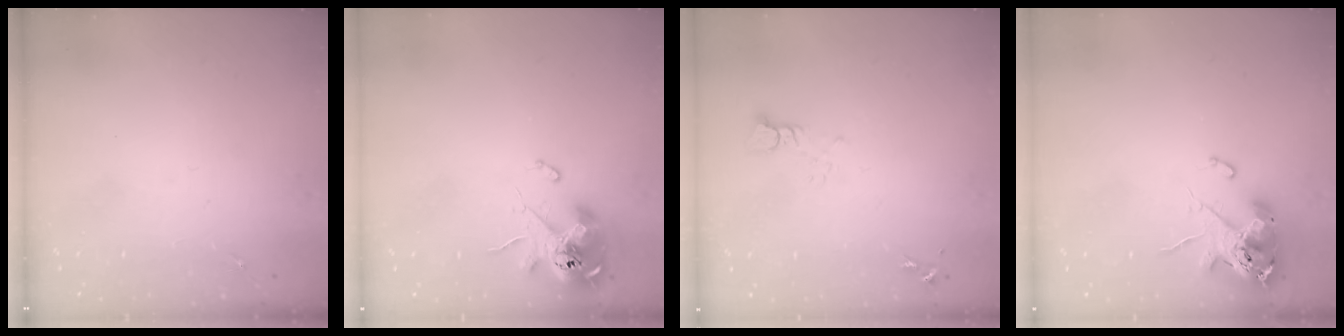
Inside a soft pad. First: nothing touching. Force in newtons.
{"total": 11.4, "press": 11.2, "slide": 1.6}
{"total": 3.3, "press": 3.3, "slide": 0.0}
{"total": 12.0, "press": 11.9, "slide": 1.9}